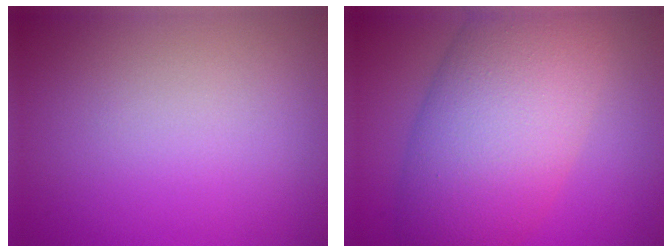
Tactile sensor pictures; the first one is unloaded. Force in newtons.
{"total": 11.0, "press": 11.0, "slide": 0.3}